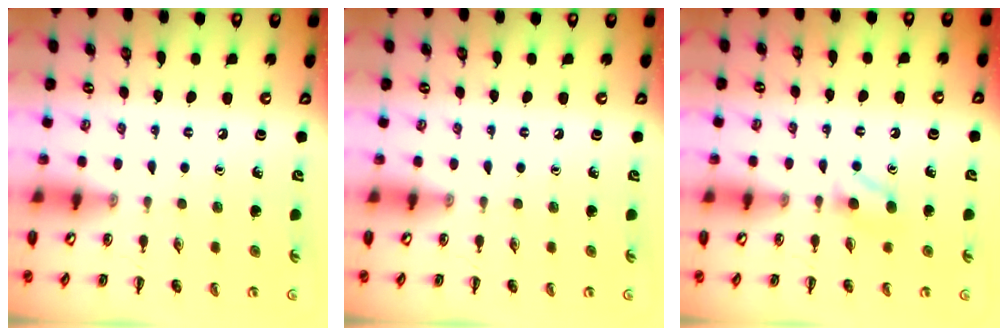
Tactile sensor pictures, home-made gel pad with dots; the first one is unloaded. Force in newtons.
{"total": 0.0}
{"total": 3.9, "press": 3.7, "slide": 1.3}